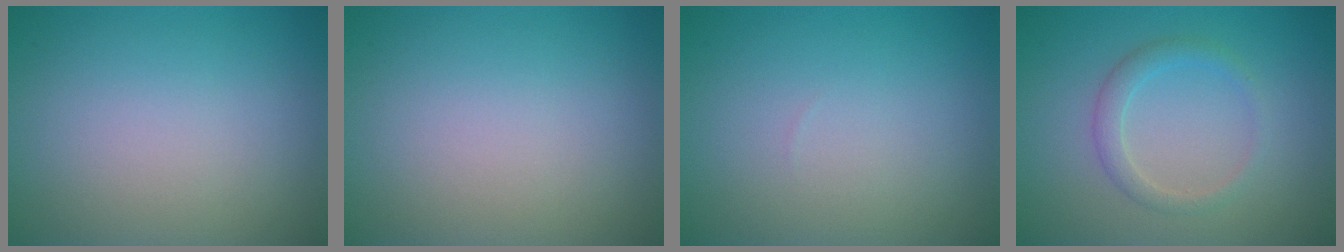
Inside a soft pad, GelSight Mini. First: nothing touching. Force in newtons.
{"total": 0.0}
{"total": 0.0}
{"total": 1.9, "press": 1.9, "slide": 0.1}